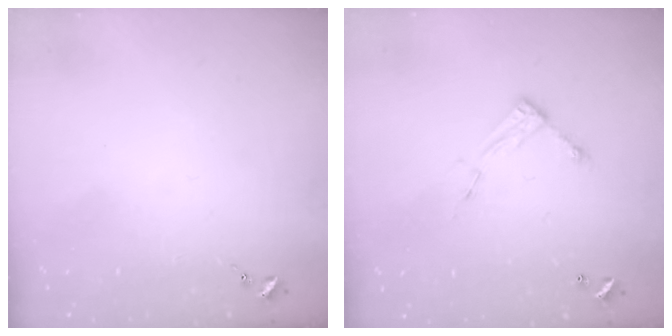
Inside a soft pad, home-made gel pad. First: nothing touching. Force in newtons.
{"total": 7.5, "press": 7.5, "slide": 0.3}